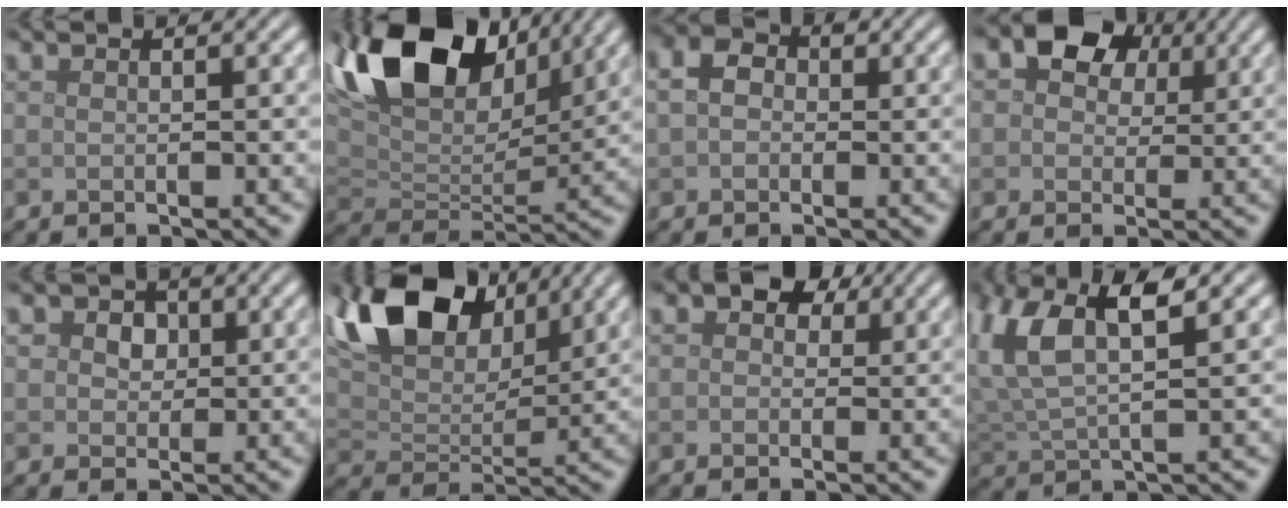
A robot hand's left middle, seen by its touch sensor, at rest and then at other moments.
{"total": 15.1, "force": [8.4, 8.1, 9.6], "torque": [-0.186, 0.029, 0.133]}
{"total": 3.0, "force": [0.2, 2.5, 1.7], "torque": [-0.038, 0.009, -0.007]}
{"total": 7.0, "force": [2.8, 5.1, 3.9], "torque": [-0.060, 0.023, 0.015]}
{"total": 5.3, "force": [2.4, 3.9, 2.7], "torque": [-0.037, 0.015, 0.009]}
{"total": 12.7, "force": [7.5, 6.7, 7.7], "torque": [-0.152, 0.020, 0.117]}
{"total": 4.0, "force": [1.5, 2.8, 2.3], "torque": [-0.027, 0.007, 0.002]}
{"total": 7.3, "force": [3.0, 2.9, 6.0], "torque": [-0.136, 0.012, 0.054]}